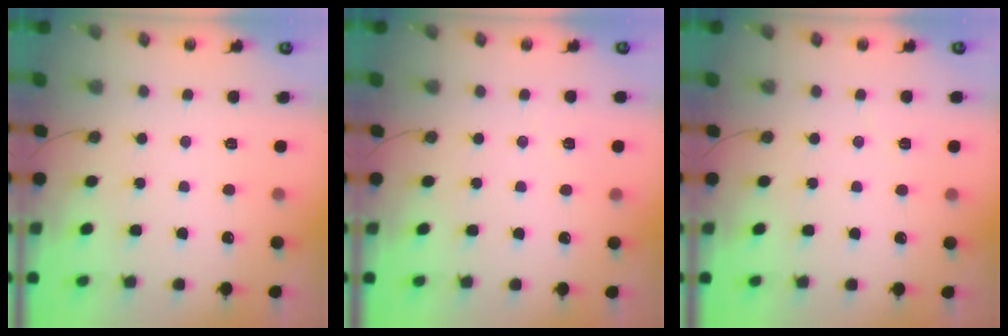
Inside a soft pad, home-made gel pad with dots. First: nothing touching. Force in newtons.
{"total": 2.2, "press": 2.1, "slide": 0.7}
{"total": 2.9, "press": 1.5, "slide": 2.5}